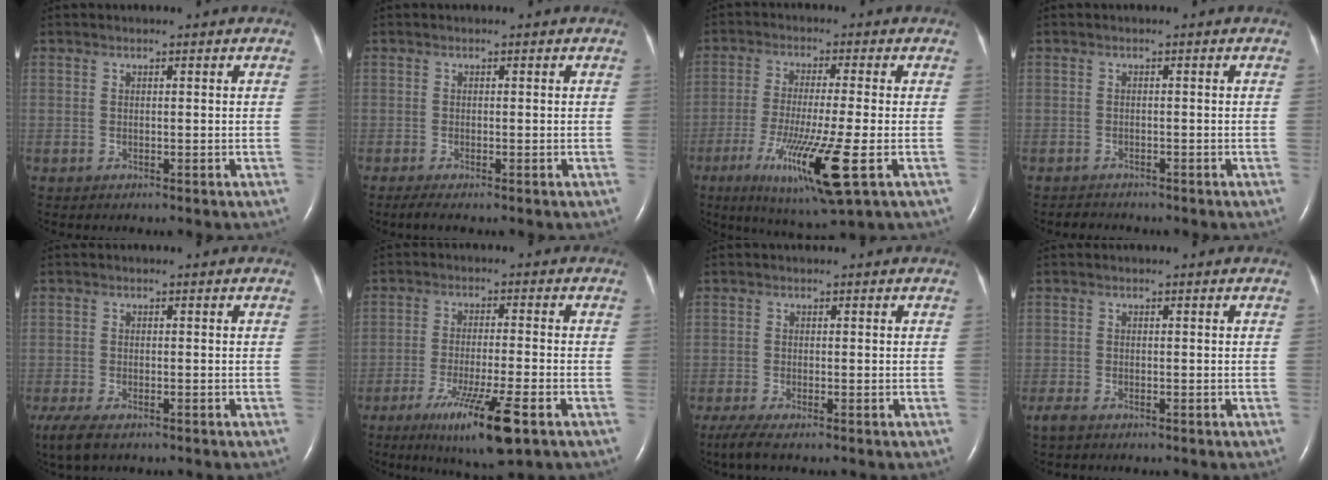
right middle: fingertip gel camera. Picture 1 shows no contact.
{"total": 1.6, "force": [-1.1, 0.1, 1.1], "torque": [-0.027, -0.008, -0.023]}
{"total": 12.7, "force": [-4.7, 0.1, 11.8], "torque": [-0.230, -0.043, -0.080]}
{"total": 1.4, "force": [-1.4, 0.4, 0.0], "torque": [-0.003, -0.005, -0.020]}
{"total": 5.9, "force": [-4.0, 2.3, 3.7], "torque": [-0.073, -0.016, -0.067]}
{"total": 10.8, "force": [-5.7, 0.4, 9.2], "torque": [-0.167, -0.031, -0.092]}
{"total": 2.8, "force": [-1.9, 0.3, 2.0], "torque": [-0.043, -0.010, -0.039]}
{"total": 2.0, "force": [-1.4, 0.7, 1.2], "torque": [-0.031, -0.006, -0.024]}